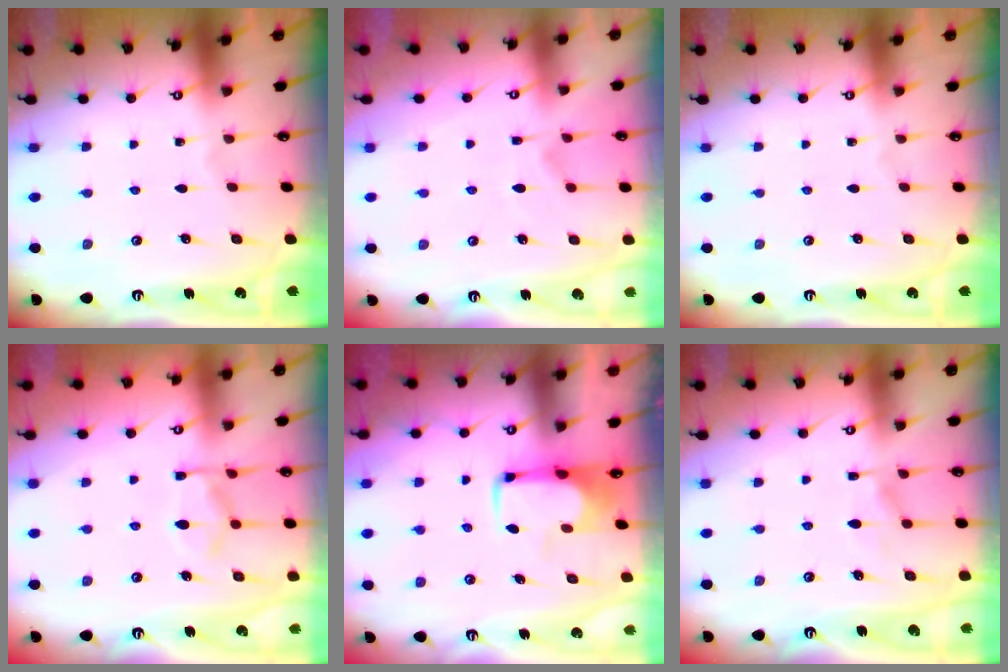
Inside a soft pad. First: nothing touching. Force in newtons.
{"total": 1.4, "press": 0.5, "slide": 1.3}
{"total": 0.0}
{"total": 5.1, "press": 4.8, "slide": 1.8}
{"total": 1.6, "press": 1.5, "slide": 0.4}
{"total": 6.4, "press": 6.4, "slide": 0.6}